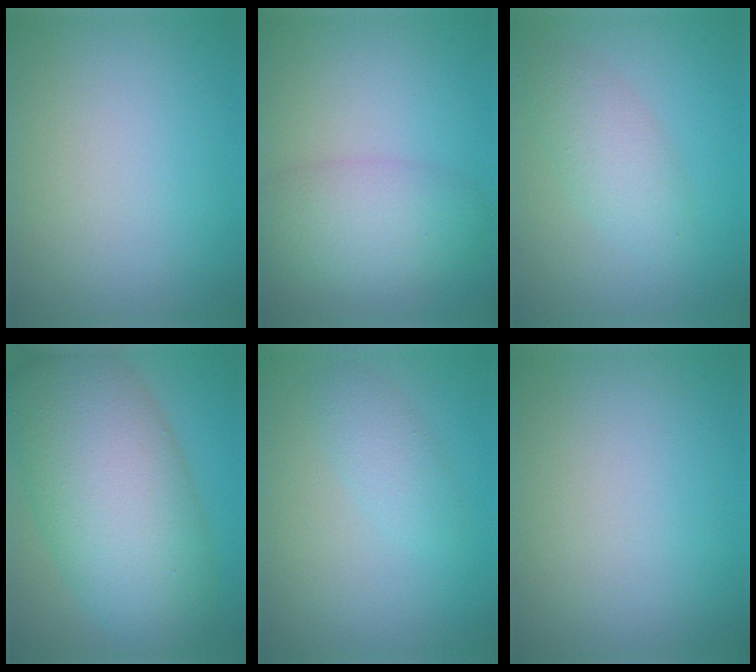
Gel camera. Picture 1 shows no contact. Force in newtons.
{"total": 4.8, "press": 4.8, "slide": 0.3}
{"total": 2.9, "press": 2.9, "slide": 0.1}
{"total": 12.2, "press": 12.2, "slide": 0.4}
{"total": 1.9, "press": 1.9, "slide": 0.1}
{"total": 0.0}